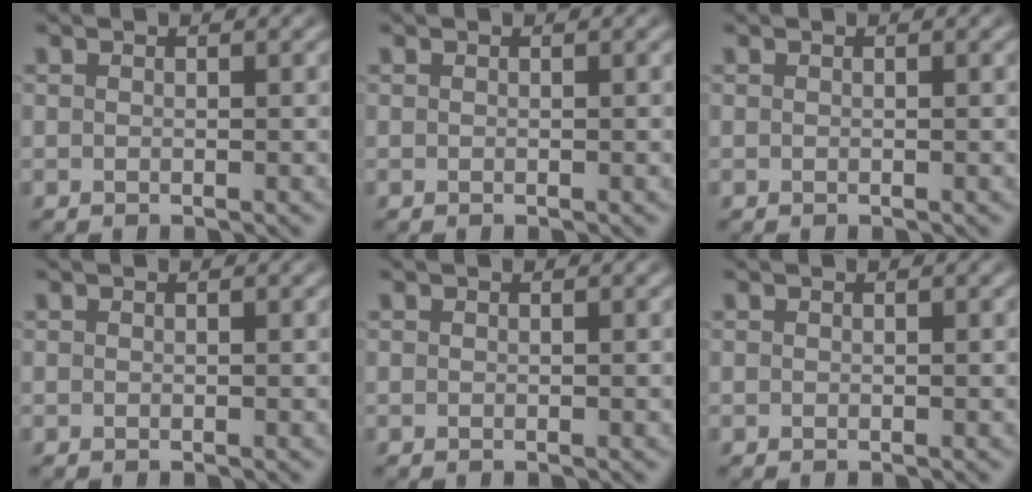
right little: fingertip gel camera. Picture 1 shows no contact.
{"total": 0.0}
{"total": 0.0}
{"total": 0.0}
{"total": 0.0}
{"total": 0.0}